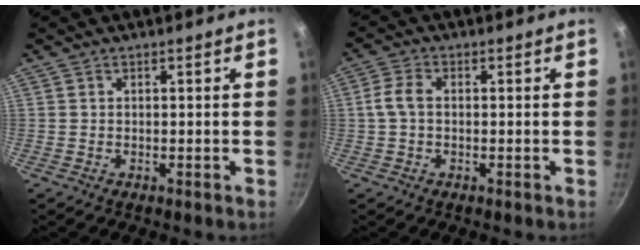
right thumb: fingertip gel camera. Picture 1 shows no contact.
{"total": 3.9, "force": [0.0, 2.5, 3.0], "torque": [-0.067, 0.010, -0.005]}